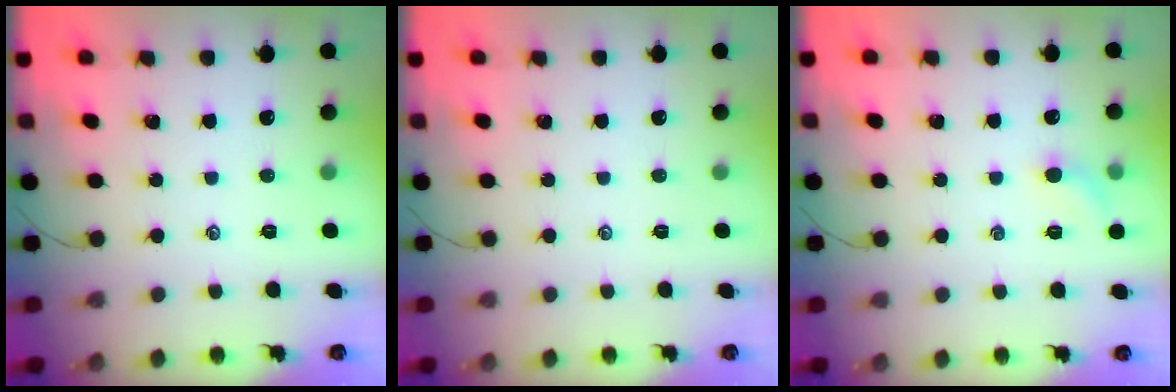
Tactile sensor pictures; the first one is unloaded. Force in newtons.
{"total": 0.0}
{"total": 5.2, "press": 4.9, "slide": 1.7}